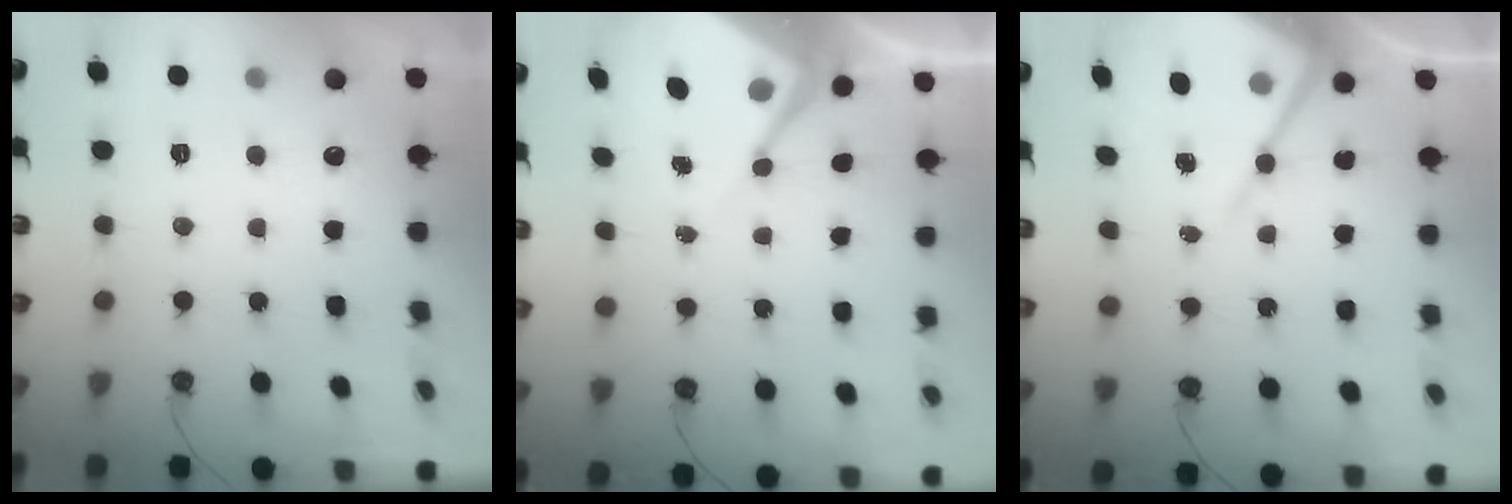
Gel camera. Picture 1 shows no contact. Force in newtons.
{"total": 6.6, "press": 6.6, "slide": 0.3}
{"total": 11.5, "press": 11.4, "slide": 1.1}